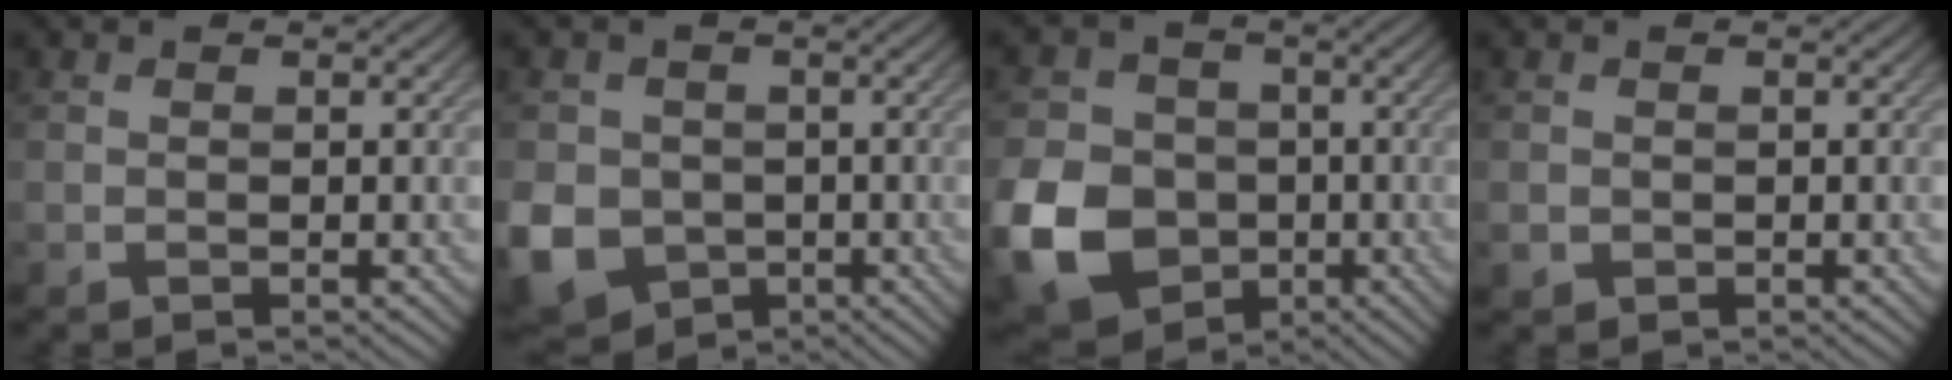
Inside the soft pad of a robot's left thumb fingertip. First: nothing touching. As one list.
[{"total": 10.5, "force": [-2.9, 8.9, 4.6], "torque": [-0.133, -0.046, -0.067]}, {"total": 13.1, "force": [-3.9, 10.7, 6.4], "torque": [-0.191, -0.044, -0.078]}, {"total": 1.1, "force": [-0.2, 1.0, 0.2], "torque": [-0.004, -0.007, -0.005]}]